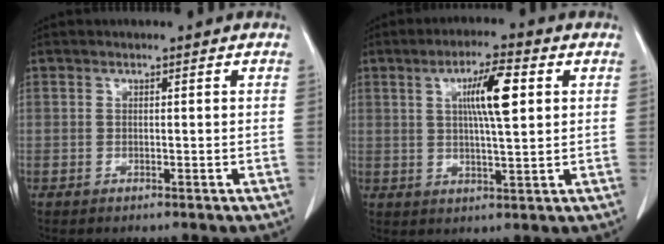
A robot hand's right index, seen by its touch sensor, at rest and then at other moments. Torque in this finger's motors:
{"motor_torque": [0.68, 0.25, 0.23, 0.13]}